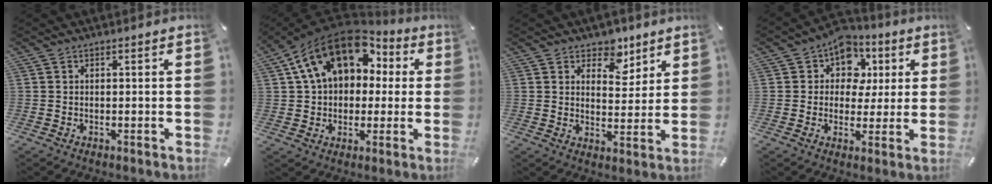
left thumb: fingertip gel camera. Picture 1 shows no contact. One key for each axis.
{"total": 17.7, "fx": 6.4, "fy": 12.8, "fz": 10.4, "tx": -0.201, "ty": -0.014, "tz": 0.115}
{"total": 7.1, "fx": 4.9, "fy": 4.8, "fz": 1.5, "tx": -0.007, "ty": -0.037, "tz": 0.084}
{"total": 8.8, "fx": 3.1, "fy": 7.6, "fz": 3.1, "tx": -0.053, "ty": -0.024, "tz": 0.055}